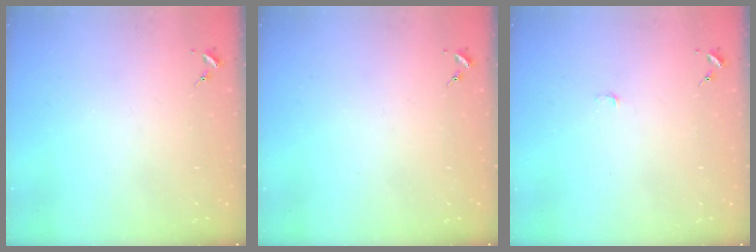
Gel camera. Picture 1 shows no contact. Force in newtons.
{"total": 0.0}
{"total": 3.0, "press": 3.0, "slide": 0.3}